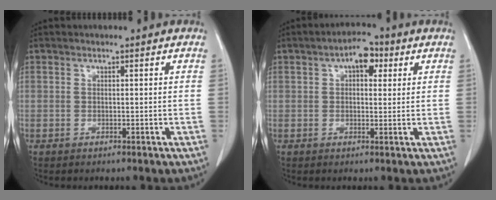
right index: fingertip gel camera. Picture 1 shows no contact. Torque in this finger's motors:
{"motor_torque": [0.50, 0.24, 0.04, 0.03]}